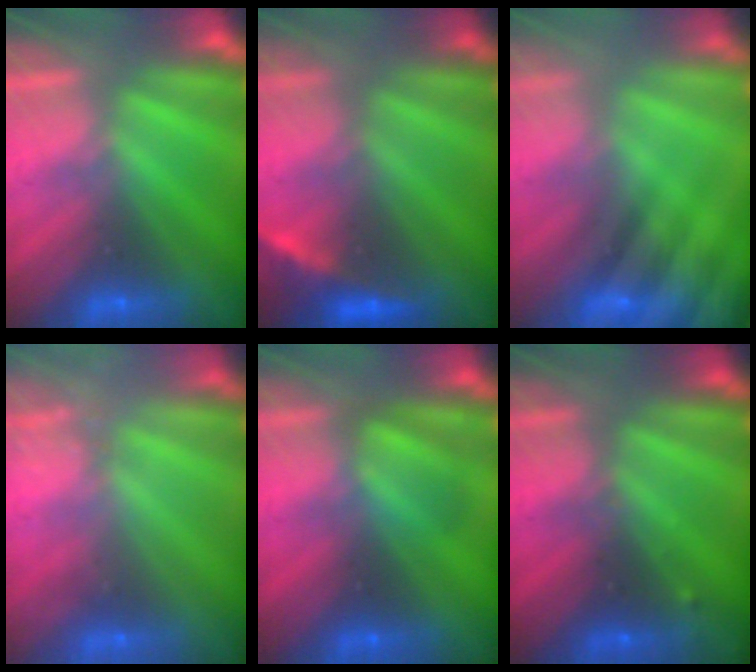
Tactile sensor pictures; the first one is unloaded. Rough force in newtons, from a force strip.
{"total": 2.3}
{"total": 8.6}
{"total": 2.6}
{"total": 2.4}
{"total": 2.7}